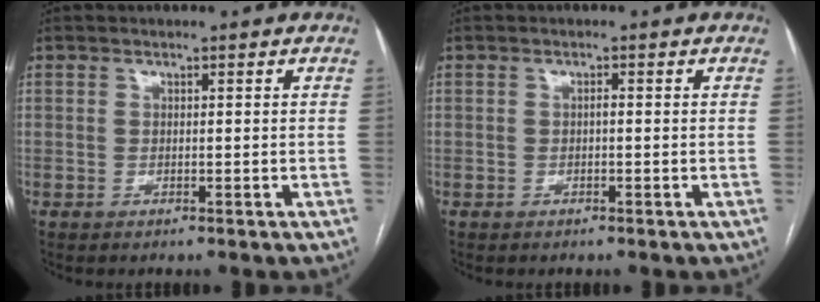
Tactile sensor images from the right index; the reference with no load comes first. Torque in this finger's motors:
{"motor_torque": [0.16, 0.04, 0.04, 0.02]}